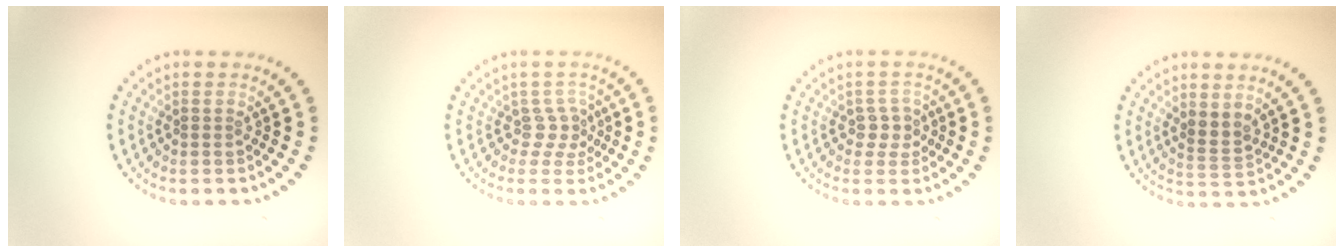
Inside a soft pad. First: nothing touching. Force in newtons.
{"total": 2.0, "press": 1.4, "slide": 1.4}
{"total": 1.8, "press": 1.6, "slide": 0.7}
{"total": 1.9, "press": 1.5, "slide": 1.2}